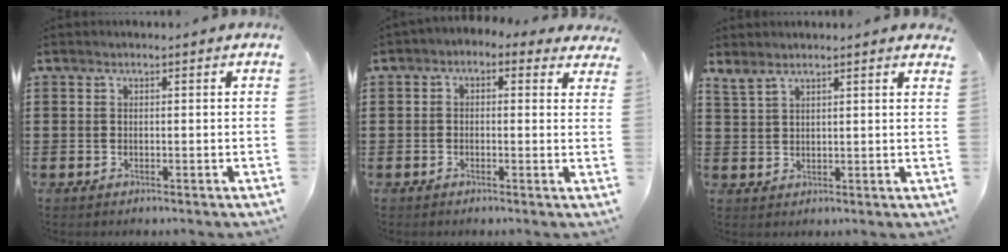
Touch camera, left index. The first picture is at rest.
{"total": 1.3, "force": [-0.5, 1.0, 0.8], "torque": [-0.019, 0.010, -0.013]}
{"total": 2.9, "force": [2.6, 0.7, 1.2], "torque": [-0.029, -0.003, 0.049]}